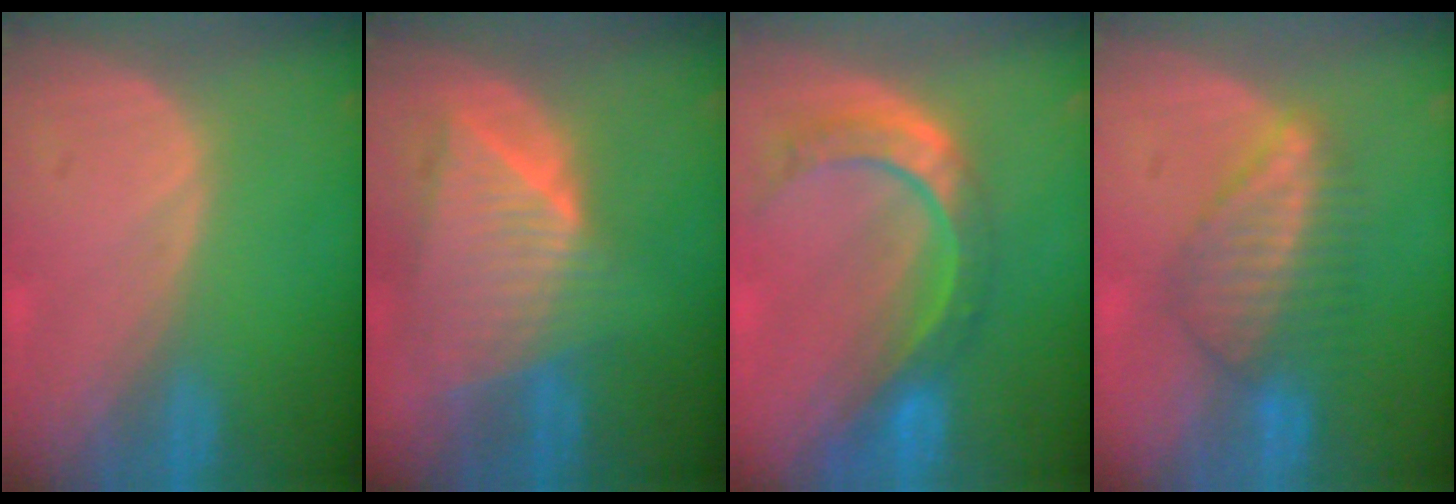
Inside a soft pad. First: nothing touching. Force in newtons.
{"total": 8.9, "press": 7.9, "slide": 4.2}
{"total": 8.6, "press": 7.2, "slide": 4.8}
{"total": 6.4, "press": 6.4, "slide": 0.1}